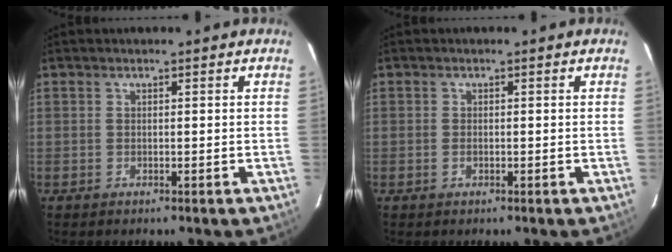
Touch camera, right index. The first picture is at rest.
{"total": 1.0, "force": [-0.3, 0.6, 0.7], "torque": [-0.015, 0.000, -0.006]}